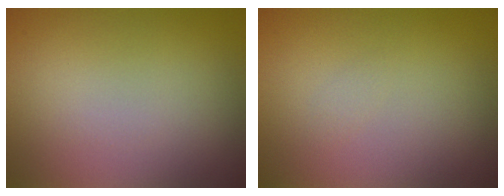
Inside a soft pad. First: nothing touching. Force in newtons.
{"total": 0.5, "press": 0.5, "slide": 0.0}